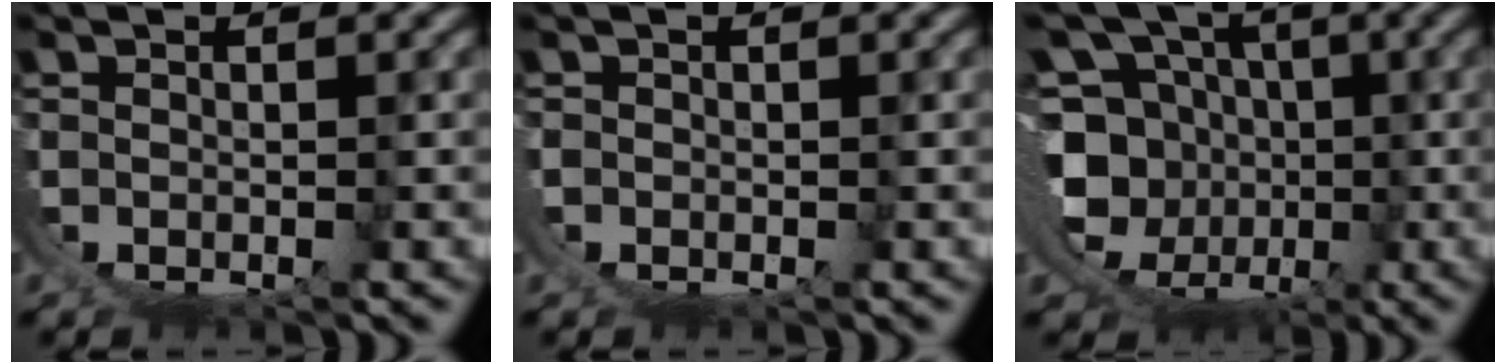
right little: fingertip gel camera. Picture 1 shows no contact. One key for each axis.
{"total": 0.9, "fx": -0.1, "fy": 0.8, "fz": -0.2, "tx": 0.000, "ty": 0.000, "tz": -0.004}
{"total": 12.2, "fx": 1.6, "fy": 10.3, "fz": 6.4, "tx": -0.140, "ty": -0.046, "tz": 0.033}